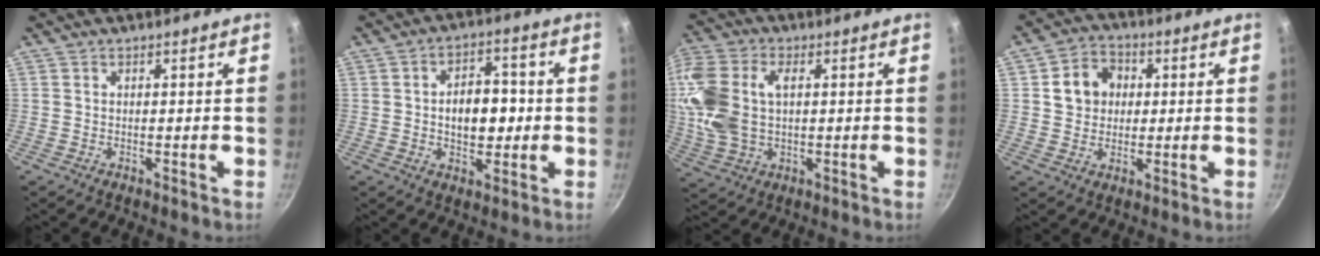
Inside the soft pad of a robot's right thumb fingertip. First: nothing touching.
{"total": 9.4, "force": [-0.1, 5.9, 7.4], "torque": [-0.081, 0.012, -0.004]}
{"total": 16.8, "force": [1.9, 10.5, 12.9], "torque": [-0.318, 0.010, 0.038]}
{"total": 8.7, "force": [1.4, 7.4, 4.3], "torque": [-0.043, 0.006, 0.017]}